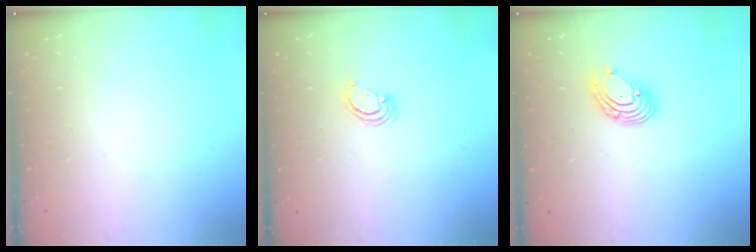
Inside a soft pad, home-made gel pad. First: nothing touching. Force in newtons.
{"total": 2.6, "press": 2.5, "slide": 0.2}
{"total": 7.3, "press": 7.3, "slide": 0.8}